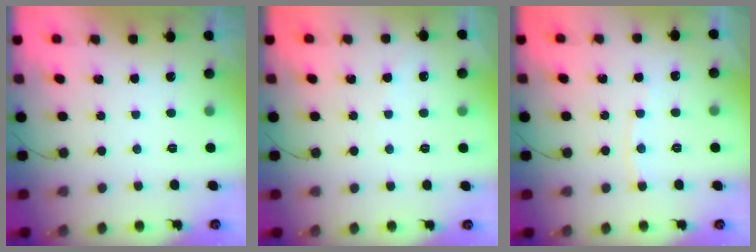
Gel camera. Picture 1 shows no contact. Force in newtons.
{"total": 2.4, "press": 2.4, "slide": 0.3}
{"total": 5.1, "press": 5.1, "slide": 0.6}